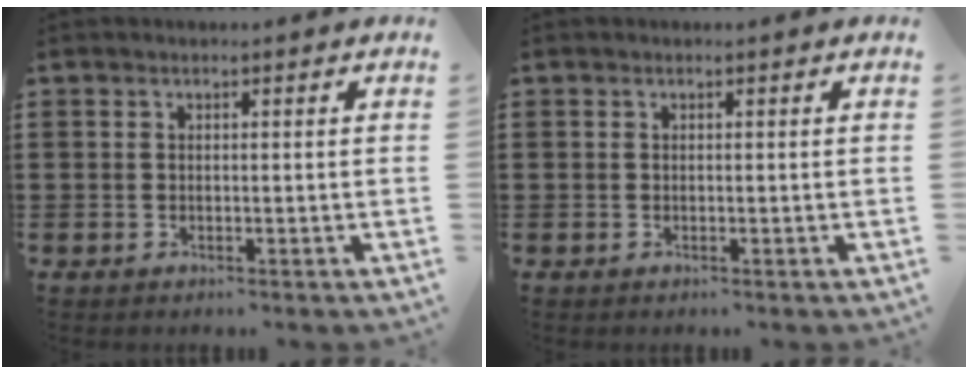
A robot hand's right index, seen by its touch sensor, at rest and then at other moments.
{"total": 0.0}